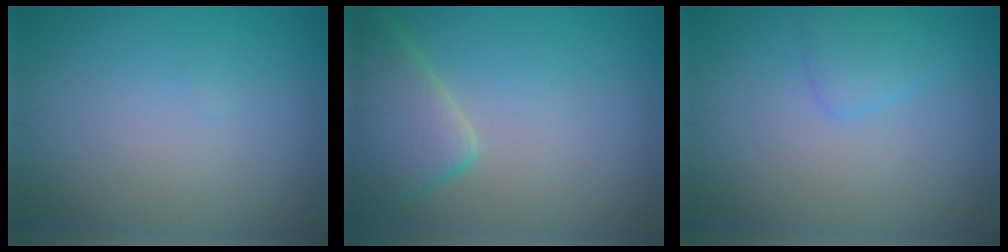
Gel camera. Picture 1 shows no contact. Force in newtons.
{"total": 5.1, "press": 5.1, "slide": 0.5}
{"total": 1.8, "press": 1.8, "slide": 0.2}